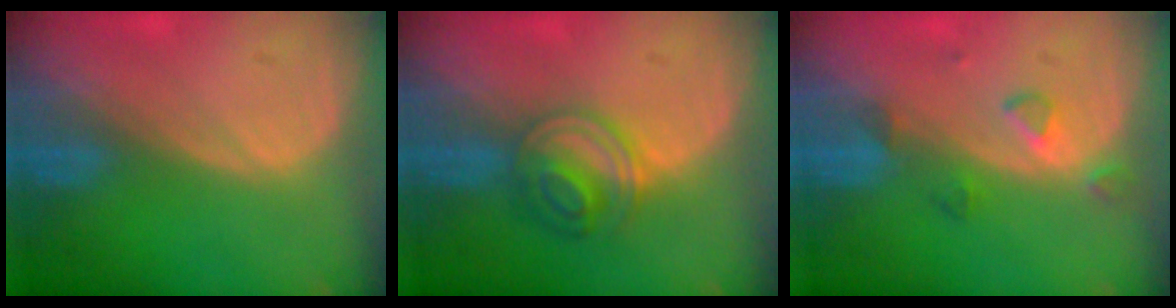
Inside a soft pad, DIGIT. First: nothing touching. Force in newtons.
{"total": 6.2, "press": 5.4, "slide": 3.0}
{"total": 3.2, "press": 3.1, "slide": 0.8}